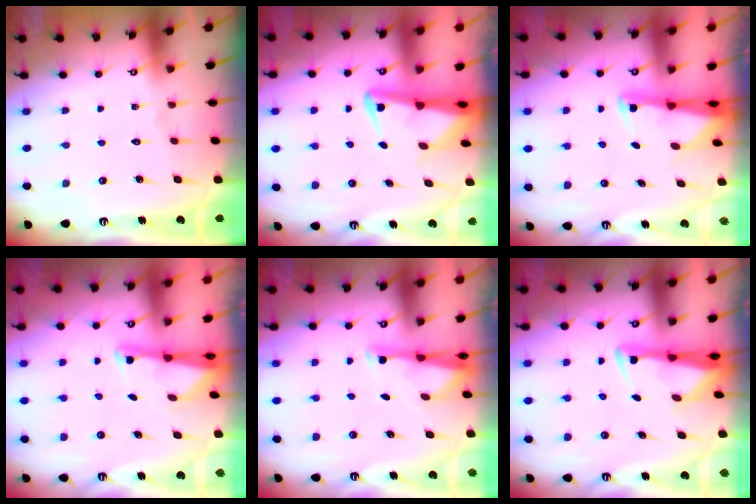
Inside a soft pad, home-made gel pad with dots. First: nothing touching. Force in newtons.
{"total": 3.7, "press": 3.6, "slide": 0.9}
{"total": 2.5, "press": 2.4, "slide": 0.5}
{"total": 1.9, "press": 1.9, "slide": 0.4}
{"total": 3.0, "press": 2.9, "slide": 0.5}
{"total": 3.0, "press": 2.8, "slide": 1.0}